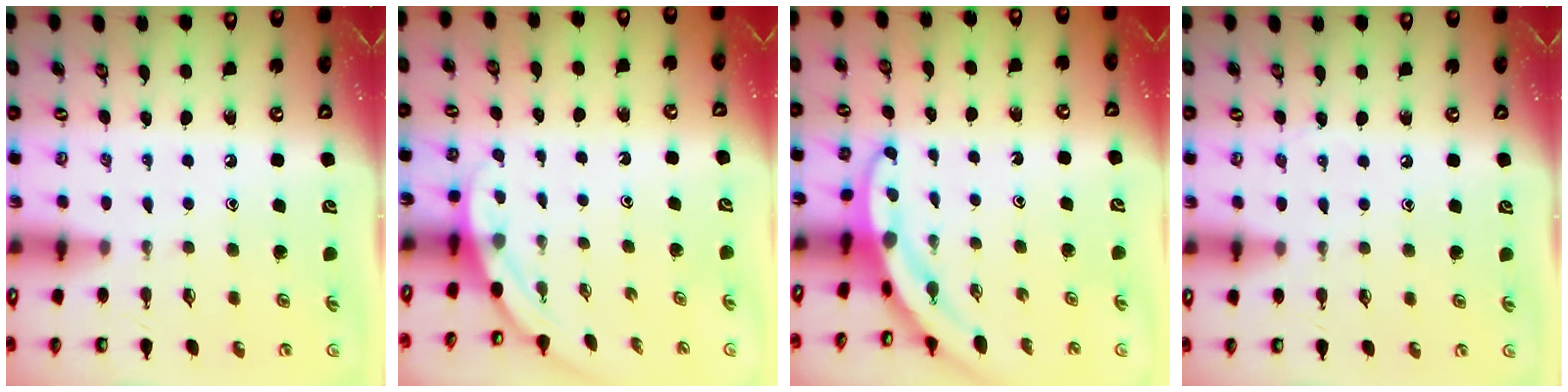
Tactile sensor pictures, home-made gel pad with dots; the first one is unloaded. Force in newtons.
{"total": 3.3, "press": 3.2, "slide": 0.2}
{"total": 3.2, "press": 3.2, "slide": 0.3}
{"total": 4.1, "press": 4.0, "slide": 0.5}